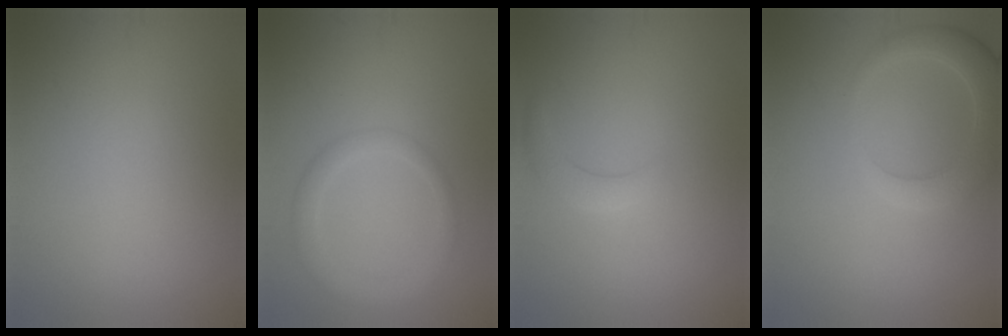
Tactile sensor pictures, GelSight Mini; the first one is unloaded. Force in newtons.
{"total": 2.7, "press": 2.7, "slide": 0.1}
{"total": 1.9, "press": 1.9, "slide": 0.1}
{"total": 4.3, "press": 4.2, "slide": 0.6}